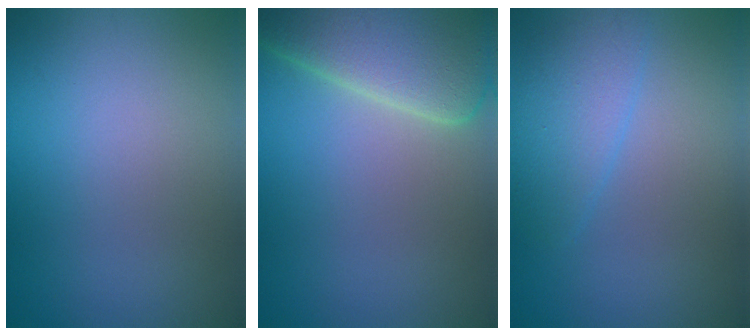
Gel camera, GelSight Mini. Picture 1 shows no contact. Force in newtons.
{"total": 9.4, "press": 9.4, "slide": 0.6}
{"total": 2.7, "press": 2.7, "slide": 0.1}